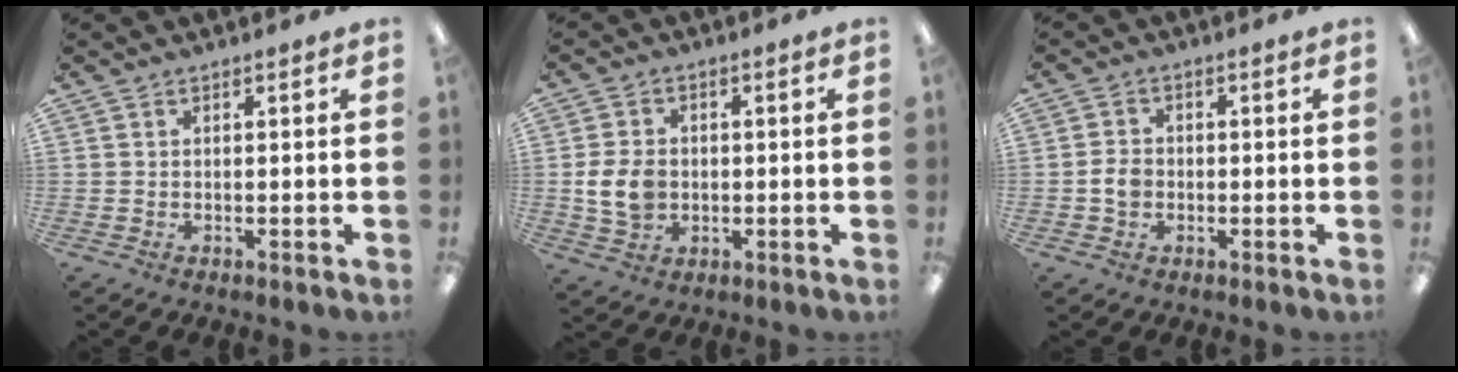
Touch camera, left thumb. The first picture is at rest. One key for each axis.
{"total": 7.9, "fx": -0.5, "fy": 6.1, "fz": 5.1, "tx": -0.109, "ty": 0.005, "tz": -0.009}
{"total": 3.7, "fx": -0.6, "fy": 2.9, "fz": 2.2, "tx": -0.040, "ty": 0.008, "tz": -0.012}